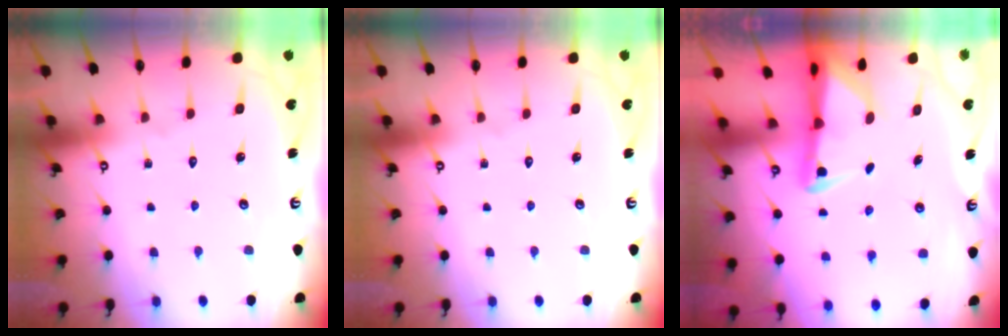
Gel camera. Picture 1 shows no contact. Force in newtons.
{"total": 0.0}
{"total": 2.9, "press": 2.8, "slide": 0.6}